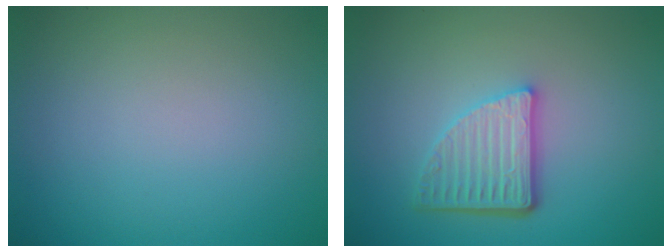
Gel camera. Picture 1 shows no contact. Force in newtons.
{"total": 4.6, "press": 3.5, "slide": 3.0}